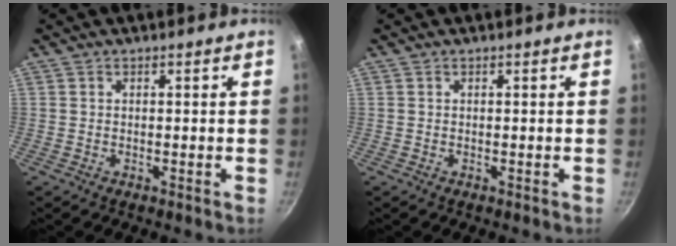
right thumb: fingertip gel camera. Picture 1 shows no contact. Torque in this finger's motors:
{"motor_torque": [0.00, 0.00, 0.00, 0.00, 0.00]}